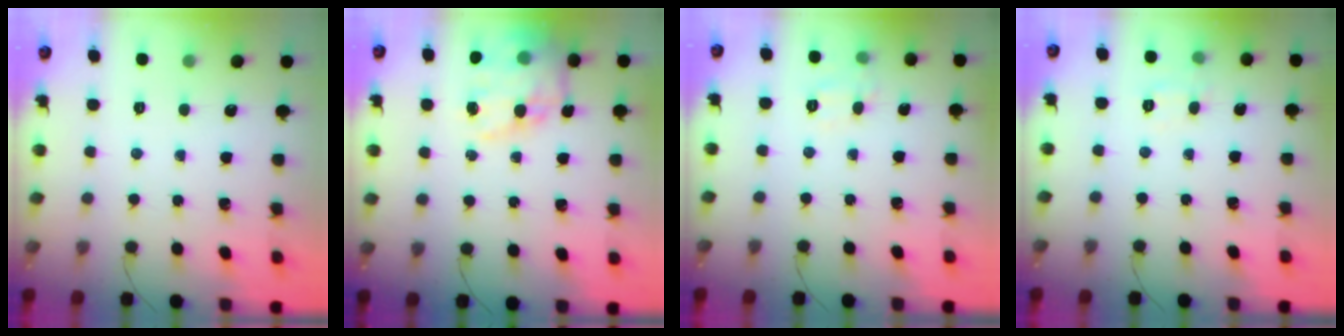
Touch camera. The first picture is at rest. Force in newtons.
{"total": 18.2, "press": 17.8, "slide": 3.9}
{"total": 7.6, "press": 7.5, "slide": 1.0}
{"total": 6.4, "press": 6.2, "slide": 1.4}